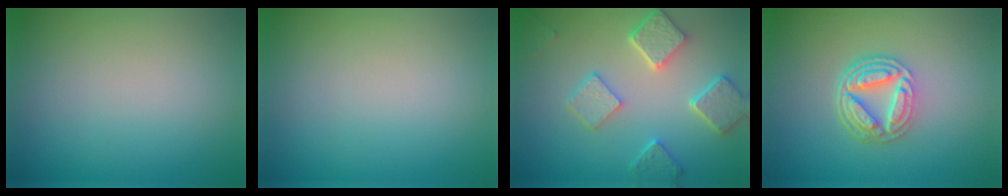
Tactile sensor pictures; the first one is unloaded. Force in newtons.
{"total": 0.0}
{"total": 5.5, "press": 4.4, "slide": 3.4}
{"total": 5.3, "press": 3.9, "slide": 3.6}